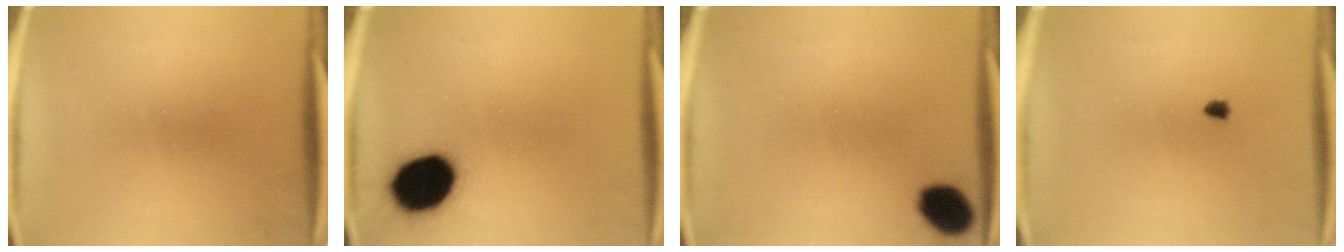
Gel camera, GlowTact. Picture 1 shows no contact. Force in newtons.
{"total": 15.8}
{"total": 7.7}
{"total": 0.6}